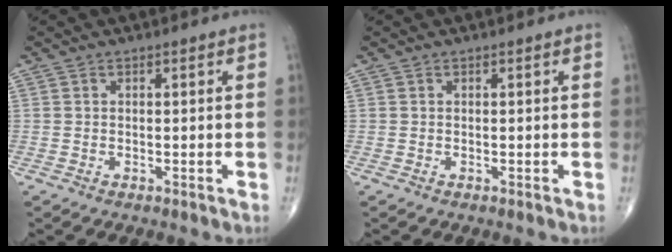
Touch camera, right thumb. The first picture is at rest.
{"total": 0.0}